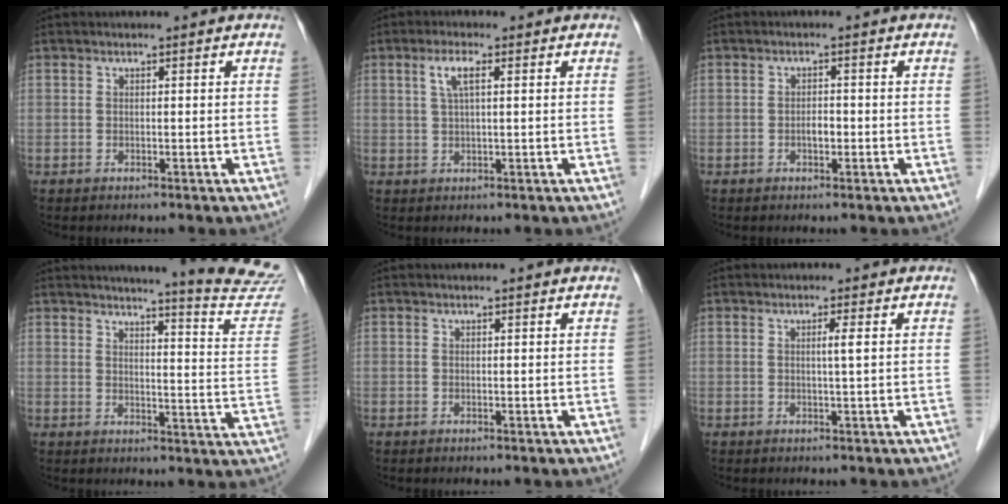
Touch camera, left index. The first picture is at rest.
{"total": 3.2, "force": [1.2, 0.6, 3.0], "torque": [-0.064, 0.008, 0.024]}
{"total": 1.6, "force": [-0.6, 0.8, 1.2], "torque": [-0.021, 0.001, -0.012]}
{"total": 16.8, "force": [16.2, -0.9, 4.4], "torque": [-0.051, -0.118, 0.166]}
{"total": 0.6, "force": [0.6, 0.0, 0.1], "torque": [-0.006, 0.005, 0.005]}
{"total": 1.3, "force": [0.2, -0.4, 1.2], "torque": [-0.024, -0.001, 0.003]}